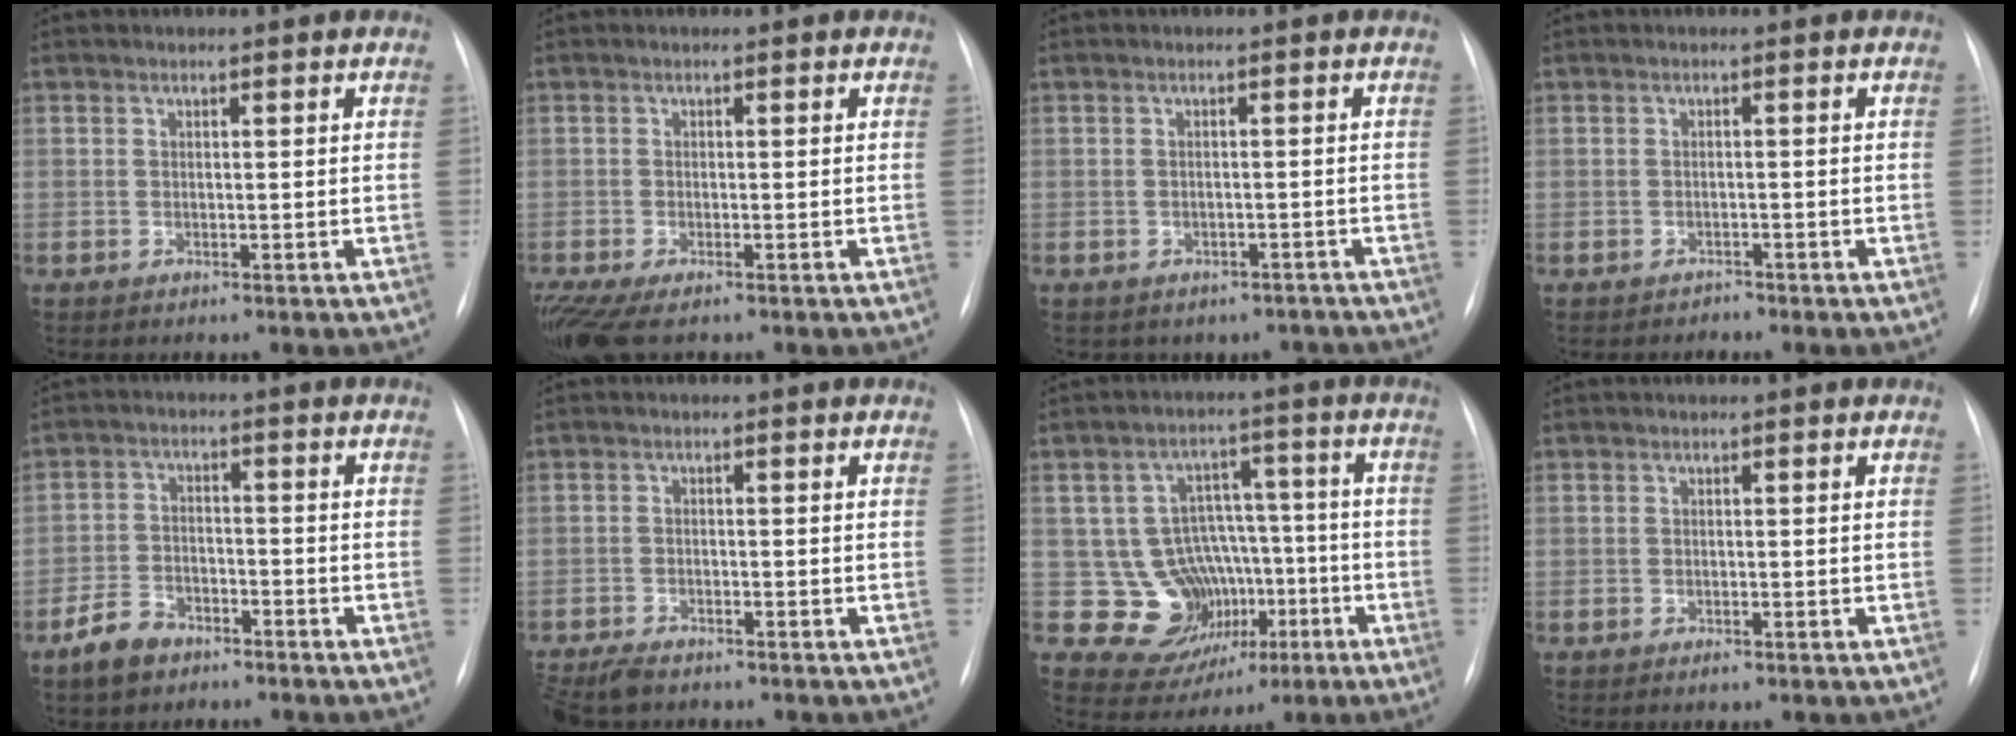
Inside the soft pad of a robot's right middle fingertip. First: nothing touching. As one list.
[{"total": 6.4, "force": [-4.3, 2.2, 4.2], "torque": [-0.088, -0.014, -0.074]}, {"total": 5.5, "force": [-4.4, 3.4, 0.4], "torque": [0.004, 0.022, -0.046]}, {"total": 0.9, "force": [-0.8, 0.4, -0.2], "torque": [0.004, -0.001, -0.016]}, {"total": 5.6, "force": [-4.1, 3.1, 2.3], "torque": [-0.058, 0.003, -0.072]}, {"total": 5.4, "force": [-4.5, 1.9, 2.3], "torque": [-0.039, -0.012, -0.075]}, {"total": 11.1, "force": [-2.7, 9.9, 4.0], "torque": [-0.055, 0.039, -0.021]}, {"total": 0.5, "force": [-0.3, 0.2, 0.4], "torque": [-0.006, -0.001, -0.003]}]